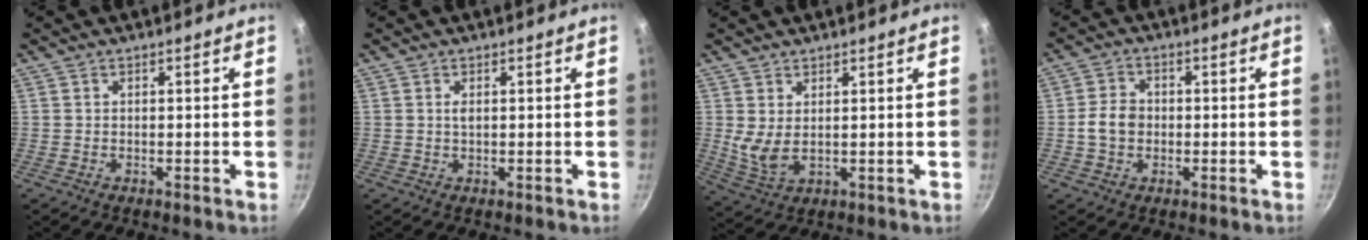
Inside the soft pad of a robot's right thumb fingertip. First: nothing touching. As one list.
[{"total": 1.1, "force": [0.3, 0.5, 0.9], "torque": [-0.015, 0.001, 0.005]}, {"total": 5.0, "force": [1.5, 2.5, 4.0], "torque": [-0.074, -0.022, 0.039]}, {"total": 5.2, "force": [-0.6, 4.2, 3.1], "torque": [-0.041, 0.017, -0.018]}]